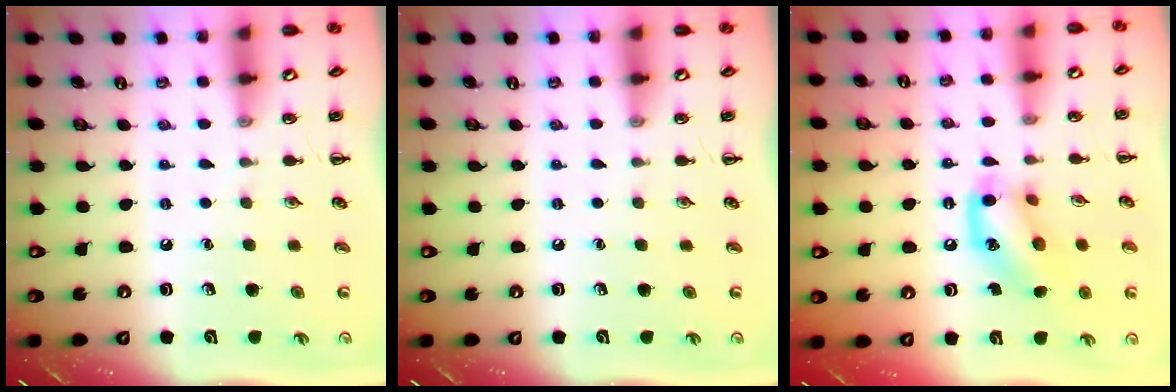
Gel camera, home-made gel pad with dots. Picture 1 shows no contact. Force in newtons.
{"total": 0.0}
{"total": 12.9, "press": 12.8, "slide": 1.9}